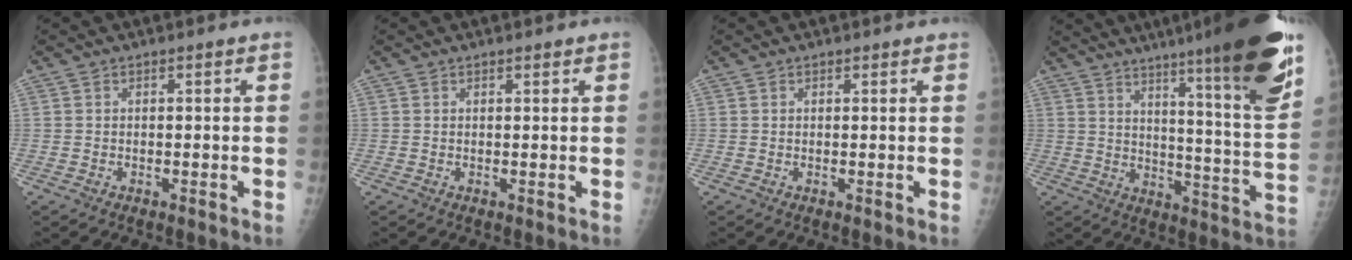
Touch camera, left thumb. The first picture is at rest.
{"total": 0.8, "force": [0.6, 0.3, 0.3], "torque": [-0.004, -0.004, 0.007]}
{"total": 0.8, "force": [0.6, 0.4, 0.2], "torque": [0.001, -0.005, 0.006]}
{"total": 24.9, "force": [16.2, 1.9, 18.7], "torque": [-0.252, -0.082, 0.229]}